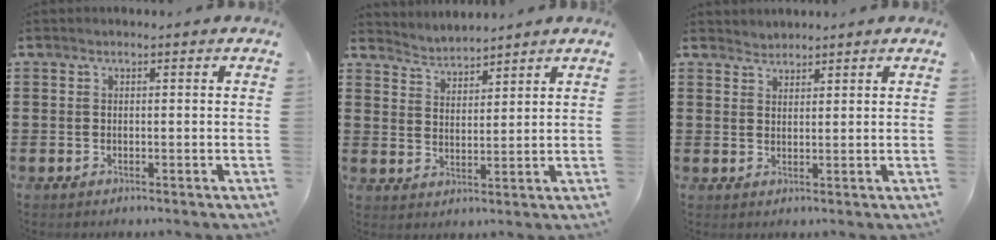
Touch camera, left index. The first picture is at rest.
{"total": 3.3, "force": [3.2, 0.0, -0.7], "torque": [0.000, -0.015, 0.058]}
{"total": 1.6, "force": [1.5, 0.2, -0.5], "torque": [0.004, 0.002, 0.032]}